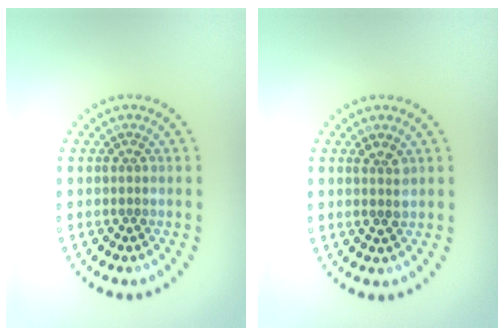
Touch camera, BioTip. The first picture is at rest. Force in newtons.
{"total": 1.4, "press": 1.4, "slide": 0.3}